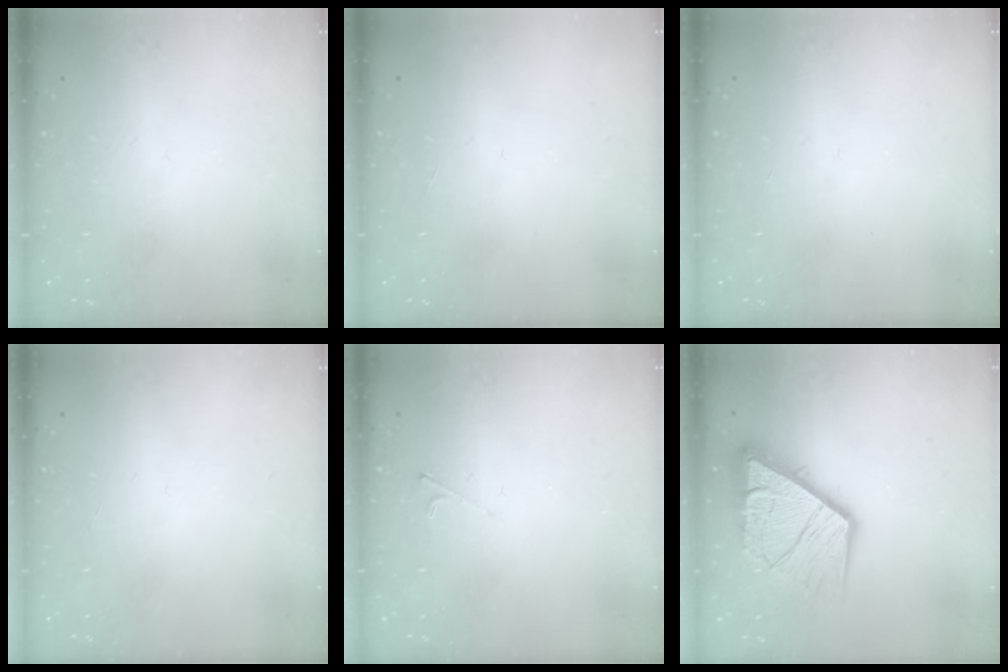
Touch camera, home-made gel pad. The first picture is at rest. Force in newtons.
{"total": 0.0}
{"total": 0.0}
{"total": 0.0}
{"total": 2.0, "press": 1.9, "slide": 0.4}
{"total": 16.7, "press": 16.6, "slide": 1.9}